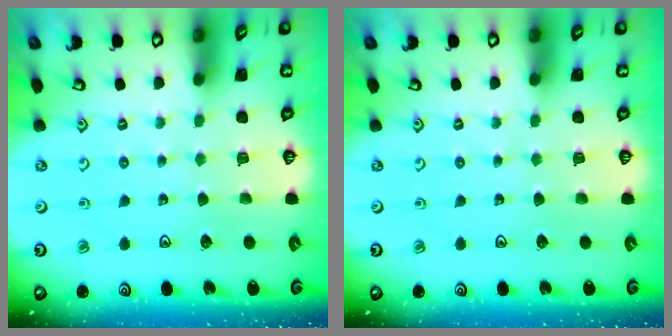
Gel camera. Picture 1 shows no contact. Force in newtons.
{"total": 0.0}